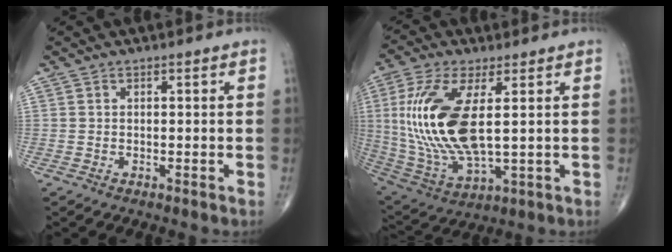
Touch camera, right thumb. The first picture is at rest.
{"total": 18.9, "force": [2.5, 7.5, 17.1], "torque": [-0.381, -0.019, 0.058]}